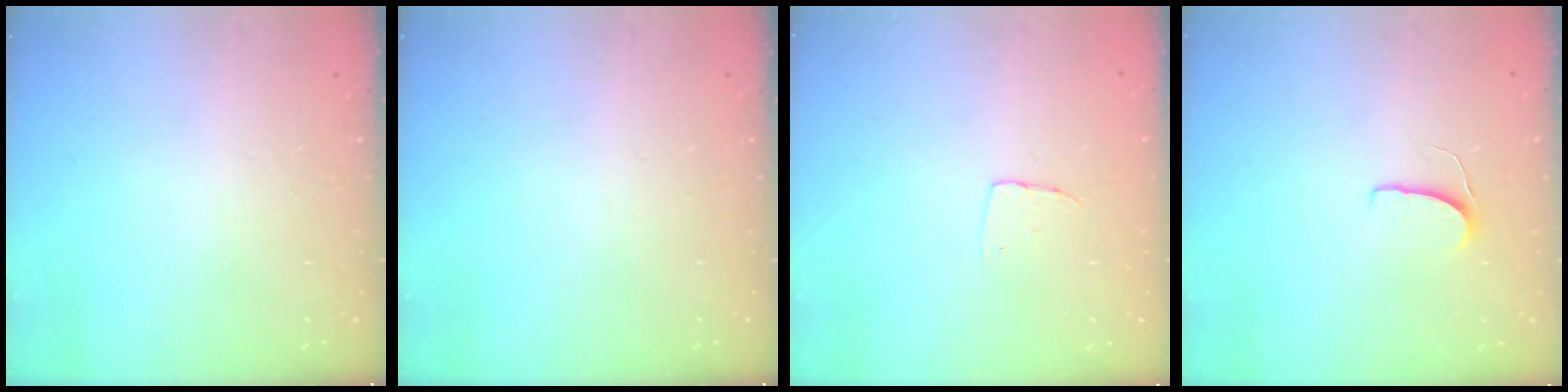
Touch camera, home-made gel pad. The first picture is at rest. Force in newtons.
{"total": 0.0}
{"total": 3.7, "press": 3.7, "slide": 0.2}
{"total": 5.4, "press": 5.4, "slide": 0.4}